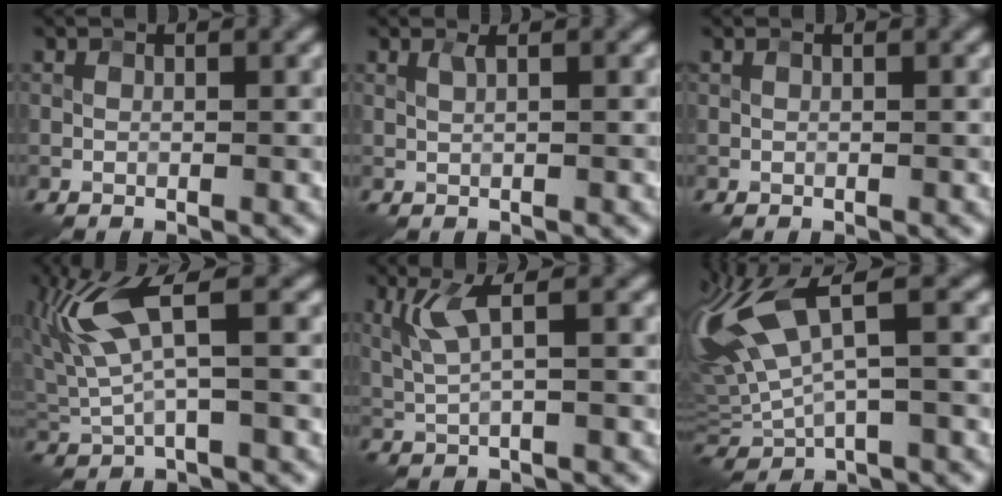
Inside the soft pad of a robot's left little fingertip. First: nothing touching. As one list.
[{"total": 0.8, "force": [0.4, 0.1, 0.7], "torque": [-0.012, 0.001, 0.006]}, {"total": 0.0}, {"total": 6.3, "force": [2.0, 1.8, 5.7], "torque": [-0.134, 0.005, 0.043]}, {"total": 3.1, "force": [1.1, 0.4, 2.9], "torque": [-0.067, -0.002, 0.028]}, {"total": 9.7, "force": [2.8, 3.7, 8.6], "torque": [-0.195, 0.012, 0.049]}]